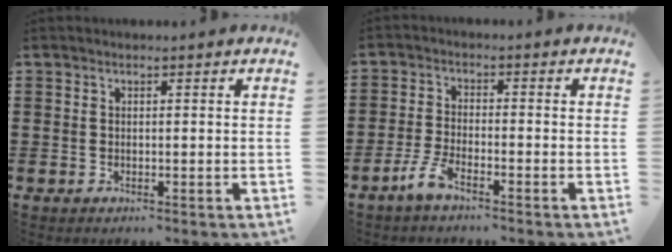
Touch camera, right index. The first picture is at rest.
{"total": 3.7, "force": [-2.7, 0.7, 2.4], "torque": [-0.069, -0.003, -0.059]}